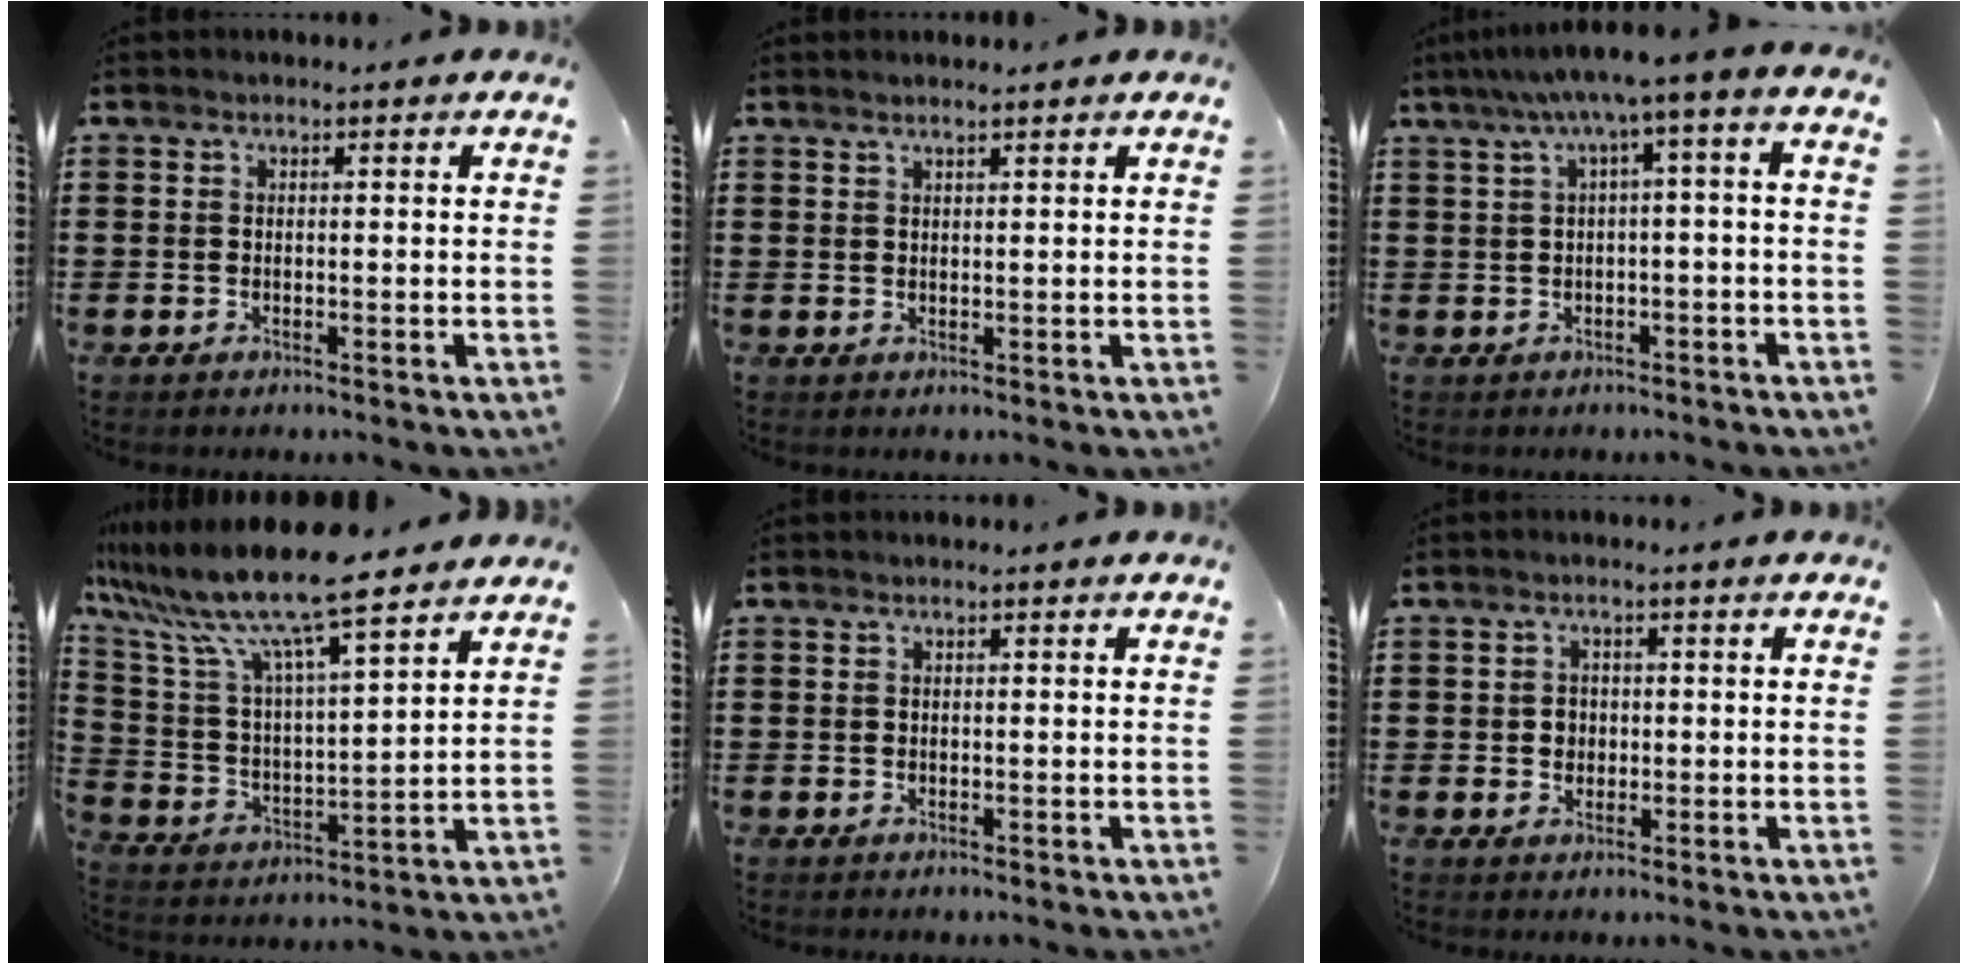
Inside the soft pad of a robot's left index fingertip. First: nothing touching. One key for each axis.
{"total": 1.0, "fx": 1.0, "fy": 0.0, "fz": 0.4, "tx": -0.008, "ty": 0.000, "tz": 0.018}
{"total": 5.0, "fx": 0.4, "fy": 0.2, "fz": 5.0, "tx": -0.097, "ty": -0.011, "tz": -0.002}
{"total": 11.0, "fx": 9.5, "fy": 0.5, "fz": 5.6, "tx": -0.148, "ty": -0.057, "tz": 0.159}
{"total": 0.0}
{"total": 1.8, "fx": -0.1, "fy": 1.7, "fz": 0.6, "tx": -0.019, "ty": 0.007, "tz": -0.004}